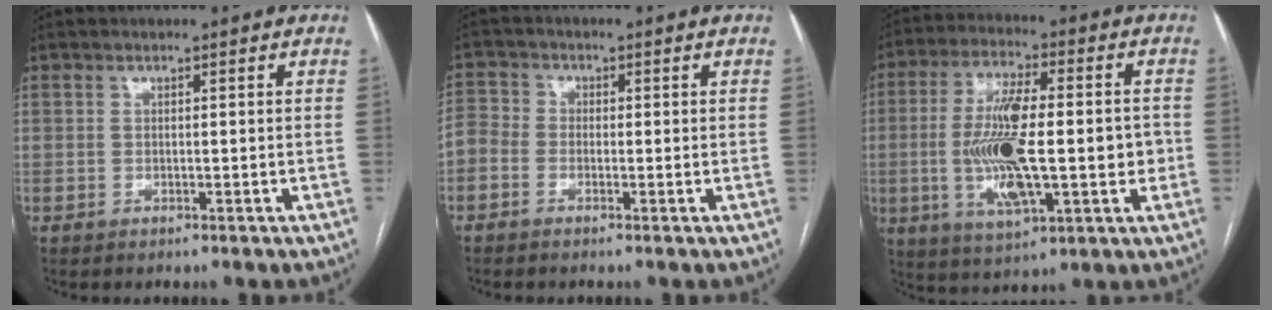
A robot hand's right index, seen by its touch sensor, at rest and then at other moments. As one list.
[{"total": 4.4, "force": [-1.3, 3.6, 2.1], "torque": [-0.061, 0.017, -0.033]}, {"total": 16.3, "force": [-1.7, 4.9, 15.4], "torque": [-0.290, 0.011, -0.021]}]